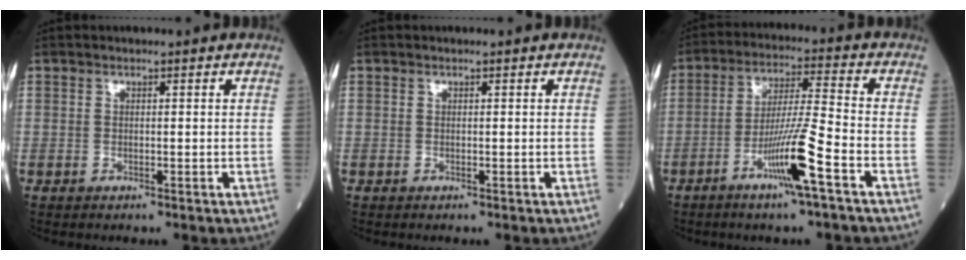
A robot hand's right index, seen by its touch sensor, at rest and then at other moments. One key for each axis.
{"total": 0.0}
{"total": 10.0, "fx": -4.8, "fy": -0.8, "fz": 8.7, "tx": -0.165, "ty": -0.007, "tz": -0.090}